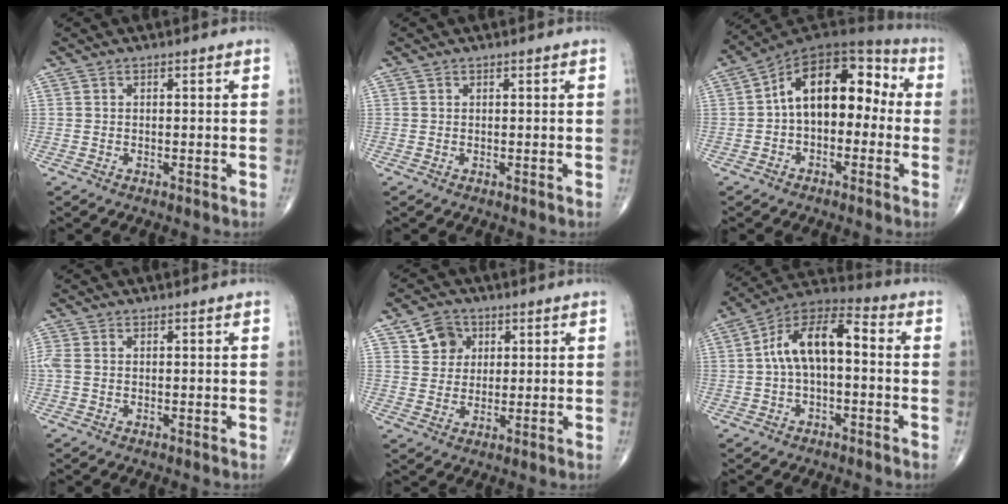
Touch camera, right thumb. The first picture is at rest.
{"total": 0.0}
{"total": 15.7, "force": [0.1, 9.7, 12.3], "torque": [-0.151, 0.055, -0.015]}
{"total": 2.2, "force": [0.2, 1.3, 1.7], "torque": [-0.062, 0.011, 0.007]}
{"total": 6.2, "force": [2.7, 5.3, 2.0], "torque": [-0.004, -0.009, 0.045]}
{"total": 12.3, "force": [0.3, 6.2, 10.6], "torque": [-0.183, 0.048, -0.008]}